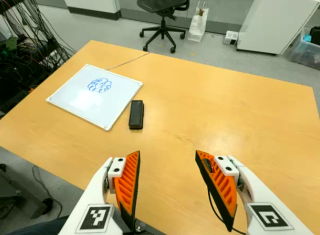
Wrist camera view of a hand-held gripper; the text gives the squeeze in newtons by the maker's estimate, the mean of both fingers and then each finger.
{"total": 0.0}